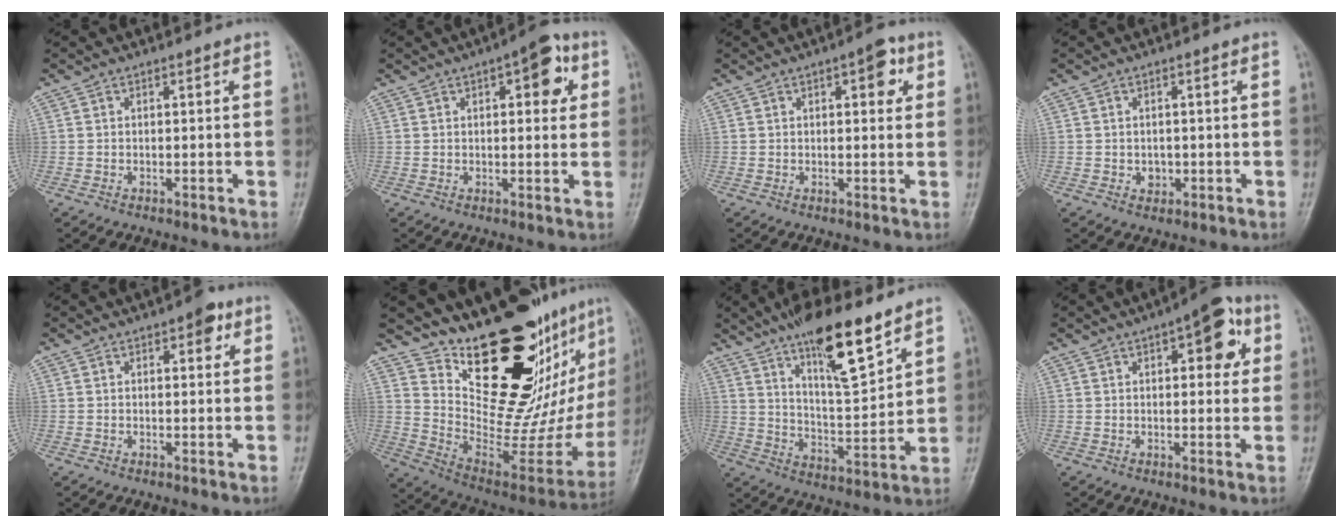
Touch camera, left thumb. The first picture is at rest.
{"total": 8.0, "force": [3.0, 3.6, 6.5], "torque": [-0.051, 0.000, 0.028]}
{"total": 5.2, "force": [2.1, 2.3, 4.1], "torque": [-0.035, -0.001, 0.021]}
{"total": 1.9, "force": [-0.3, 1.6, 0.9], "torque": [-0.004, 0.002, 0.000]}
{"total": 4.0, "force": [2.0, 1.9, 2.9], "torque": [-0.020, -0.002, 0.020]}
{"total": 28.1, "force": [17.2, 11.2, 19.2], "torque": [-0.227, -0.115, 0.291]}
{"total": 16.6, "force": [10.8, 4.5, 11.7], "torque": [-0.173, -0.059, 0.192]}
{"total": 10.2, "force": [3.8, 4.6, 8.2], "torque": [-0.069, 0.002, 0.040]}